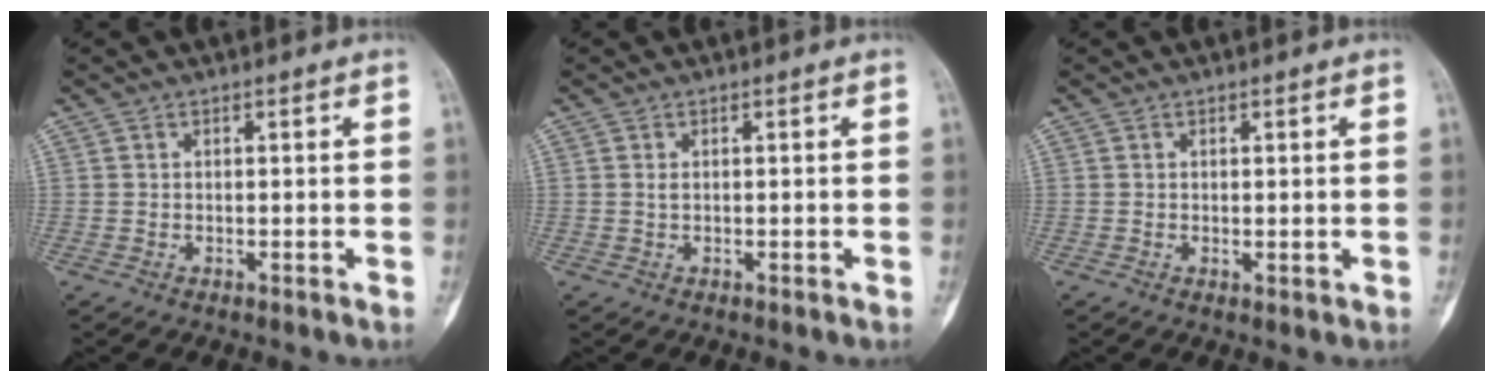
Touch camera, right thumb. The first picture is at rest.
{"total": 0.6, "force": [0.0, 0.3, 0.5], "torque": [-0.010, 0.000, -0.001]}
{"total": 0.8, "force": [0.2, 0.4, 0.6], "torque": [-0.004, -0.002, 0.005]}